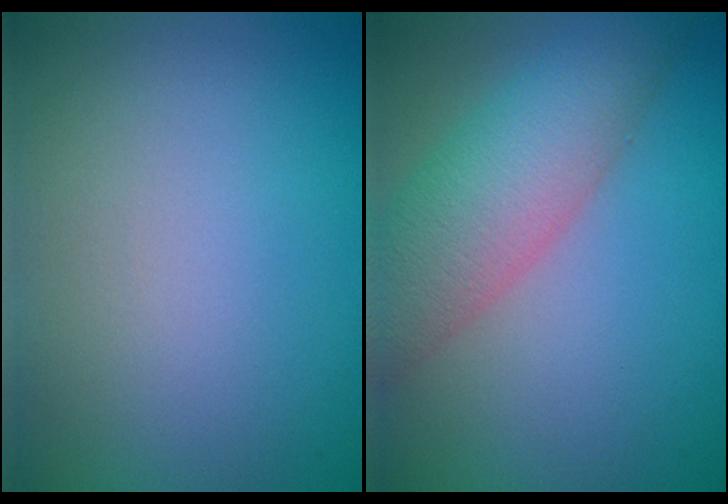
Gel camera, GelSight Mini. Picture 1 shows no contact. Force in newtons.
{"total": 6.7, "press": 6.7, "slide": 0.4}